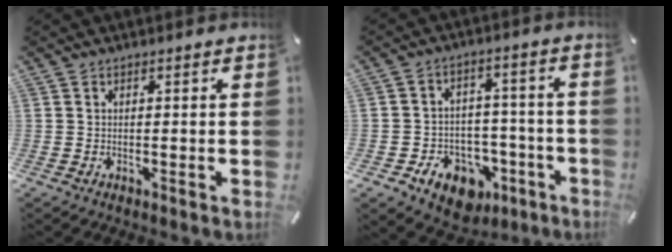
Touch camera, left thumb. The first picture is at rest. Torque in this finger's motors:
{"motor_torque": [1.19, 1.40, 0.17, 0.15, 0.08]}